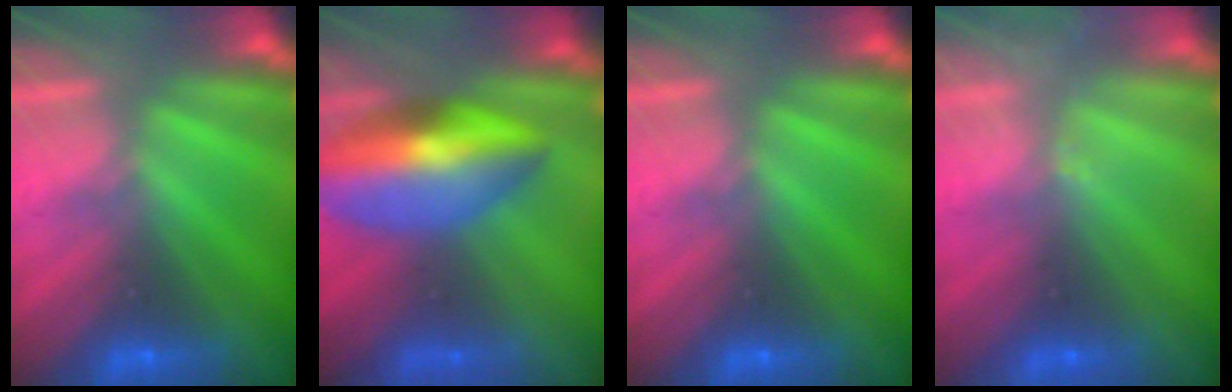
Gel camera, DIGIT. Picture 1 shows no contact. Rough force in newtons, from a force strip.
{"total": 8.1}
{"total": 0.0}
{"total": 2.4}